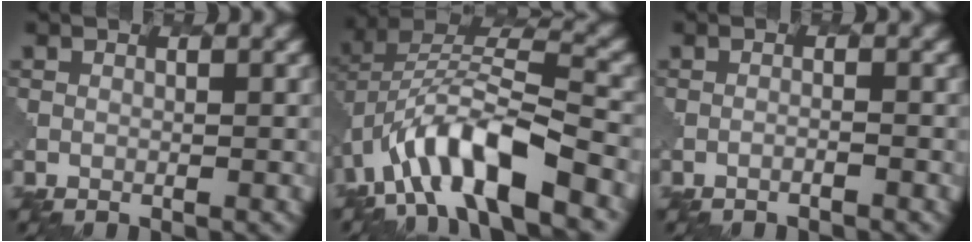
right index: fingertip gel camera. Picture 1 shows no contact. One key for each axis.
{"total": 10.1, "fx": -4.9, "fy": 3.6, "fz": 8.1, "tx": -0.140, "ty": 0.017, "tz": -0.090}
{"total": 0.7, "fx": -0.6, "fy": 0.2, "fz": 0.4, "tx": -0.001, "ty": 0.000, "tz": -0.015}